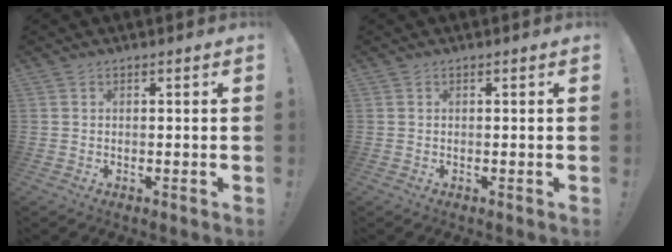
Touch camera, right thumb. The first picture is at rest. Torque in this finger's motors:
{"motor_torque": [0.00, 0.00, 0.00, 0.00, 0.00]}